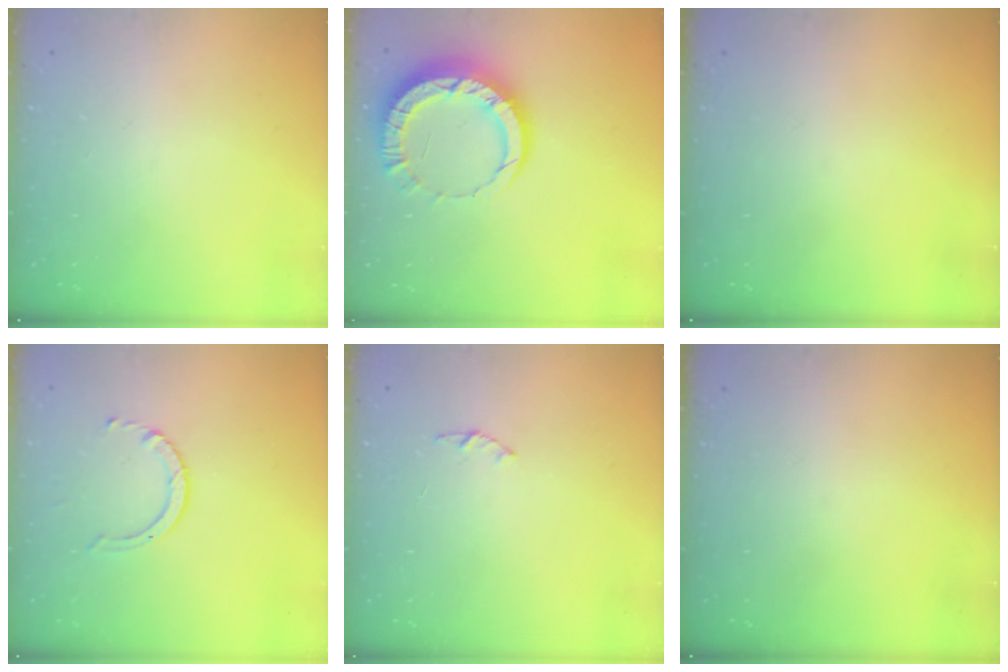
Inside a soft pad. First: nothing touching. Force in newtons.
{"total": 10.4, "press": 10.4, "slide": 1.0}
{"total": 0.0}
{"total": 3.2, "press": 3.2, "slide": 0.4}
{"total": 1.0, "press": 0.9, "slide": 0.3}
{"total": 0.0}